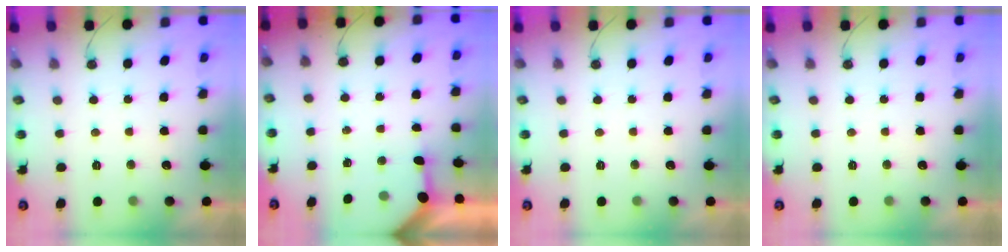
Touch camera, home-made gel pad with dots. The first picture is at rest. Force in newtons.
{"total": 3.3, "press": 3.3, "slide": 0.3}
{"total": 0.0}
{"total": 0.0}